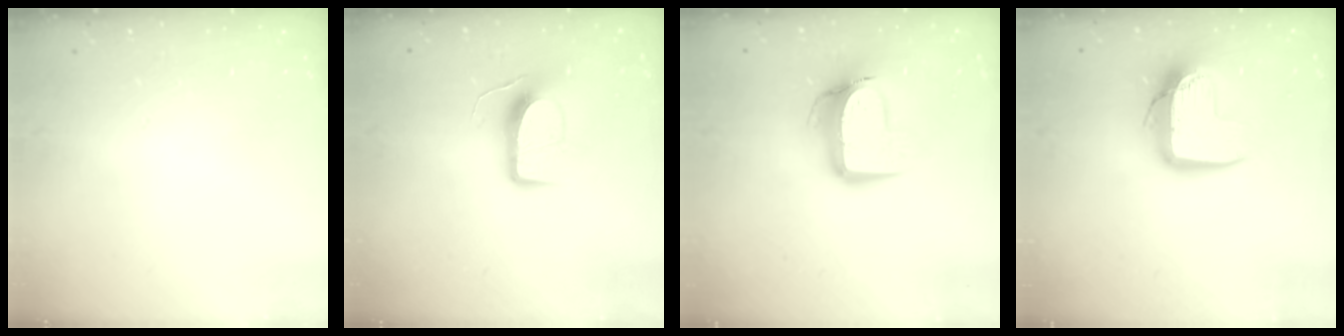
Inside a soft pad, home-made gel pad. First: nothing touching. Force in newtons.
{"total": 10.1, "press": 10.1, "slide": 0.2}
{"total": 12.2, "press": 12.1, "slide": 1.2}
{"total": 13.2, "press": 13.2, "slide": 1.1}